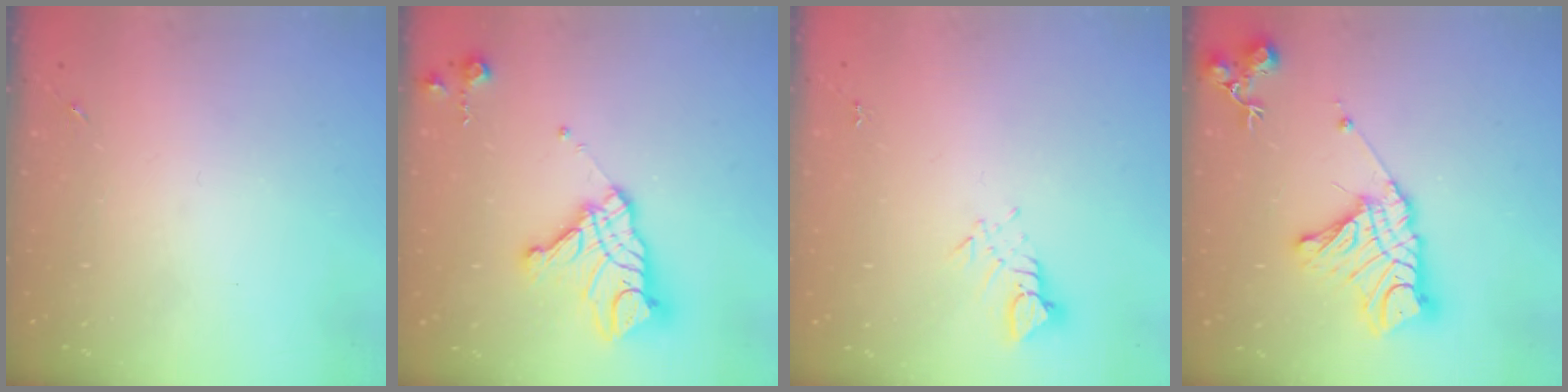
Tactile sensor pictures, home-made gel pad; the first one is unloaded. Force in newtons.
{"total": 18.0, "press": 17.9, "slide": 1.7}
{"total": 3.1, "press": 3.1, "slide": 0.1}
{"total": 17.0, "press": 16.9, "slide": 1.3}